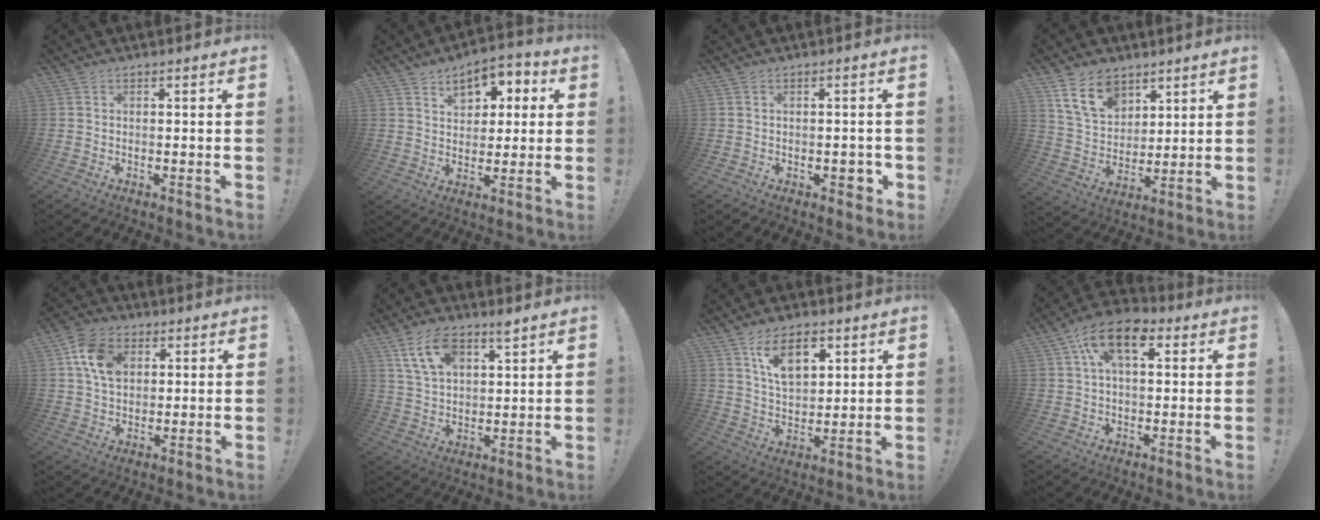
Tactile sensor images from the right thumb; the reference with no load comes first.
{"total": 9.6, "force": [4.6, 6.7, 5.1], "torque": [-0.062, -0.023, 0.083]}
{"total": 3.0, "force": [-1.0, 1.7, 2.2], "torque": [-0.028, 0.008, -0.015]}
{"total": 13.2, "force": [8.0, 8.7, 5.9], "torque": [-0.097, -0.042, 0.155]}
{"total": 11.8, "force": [3.9, 8.7, 6.9], "torque": [-0.117, 0.004, 0.077]}
{"total": 10.1, "force": [6.2, 5.4, 6.0], "torque": [-0.100, -0.020, 0.114]}
{"total": 11.3, "force": [6.2, 6.2, 7.2], "torque": [-0.108, -0.020, 0.113]}
{"total": 11.5, "force": [4.4, 6.4, 8.5], "torque": [-0.144, 0.004, 0.081]}